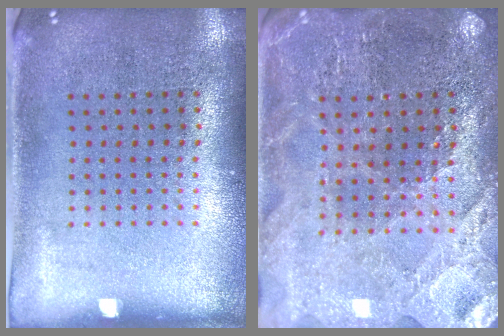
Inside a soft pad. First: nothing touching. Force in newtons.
{"total": 2.4, "press": 2.3, "slide": 0.2}